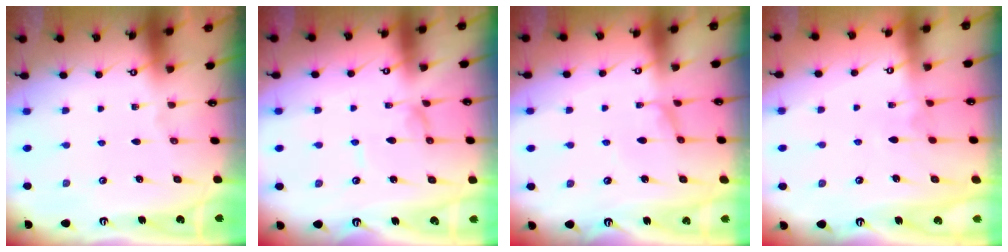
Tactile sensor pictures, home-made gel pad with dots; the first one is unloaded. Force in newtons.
{"total": 0.0}
{"total": 0.6, "press": 0.4, "slide": 0.5}
{"total": 3.0, "press": 3.0, "slide": 0.4}